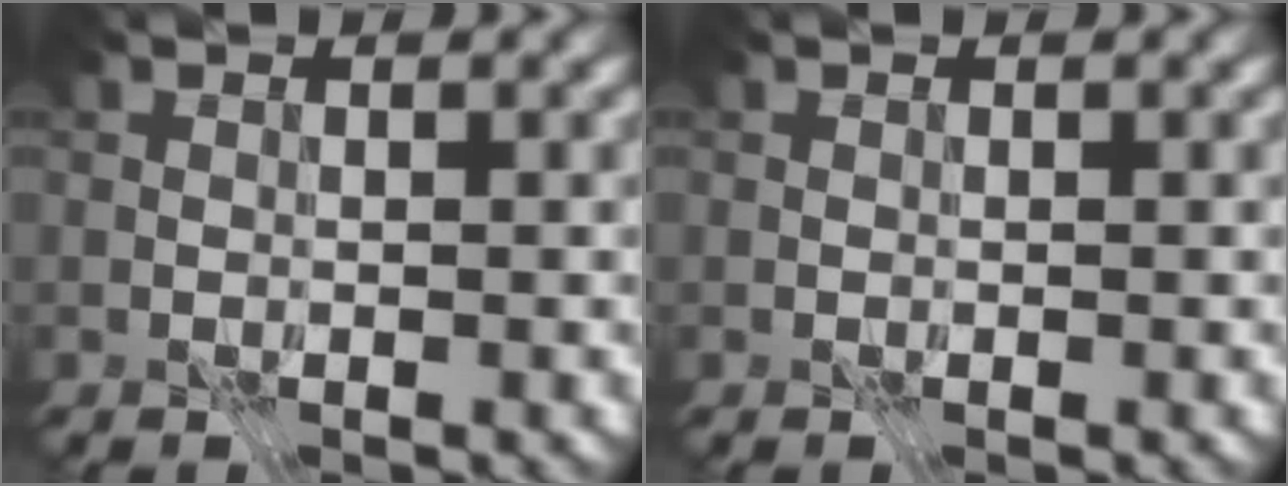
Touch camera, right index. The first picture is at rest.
{"total": 0.0}